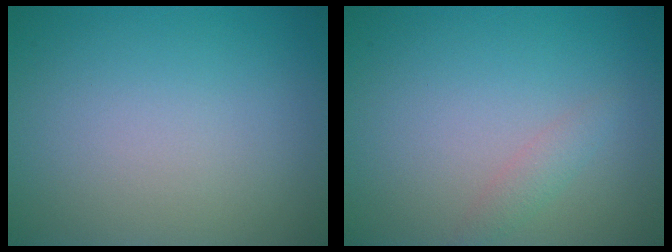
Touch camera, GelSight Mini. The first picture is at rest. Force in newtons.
{"total": 1.2, "press": 1.2, "slide": 0.0}